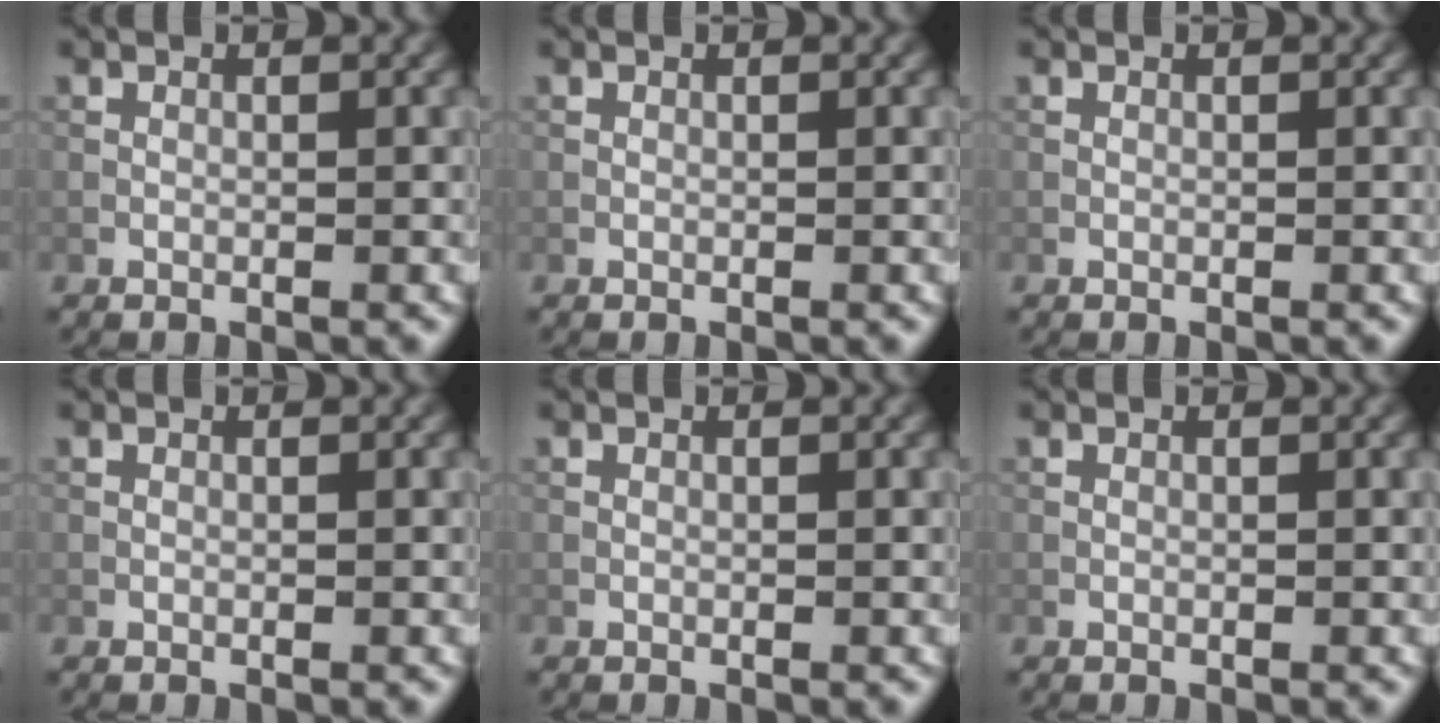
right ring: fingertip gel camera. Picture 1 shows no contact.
{"total": 0.0}
{"total": 0.0}
{"total": 0.0}
{"total": 0.0}
{"total": 0.0}